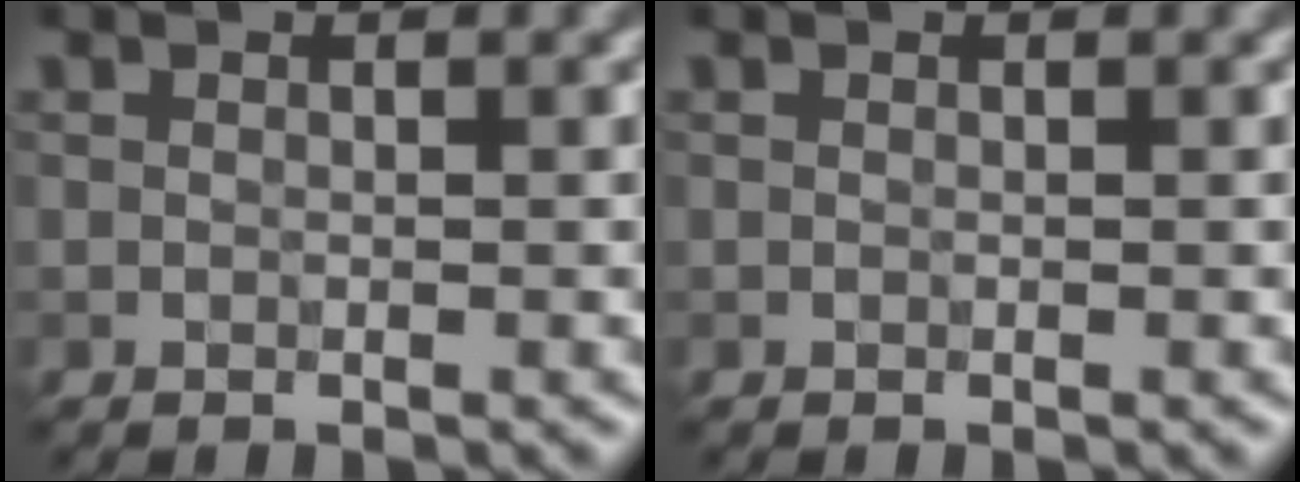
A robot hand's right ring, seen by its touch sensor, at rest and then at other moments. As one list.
[{"total": 0.0}]